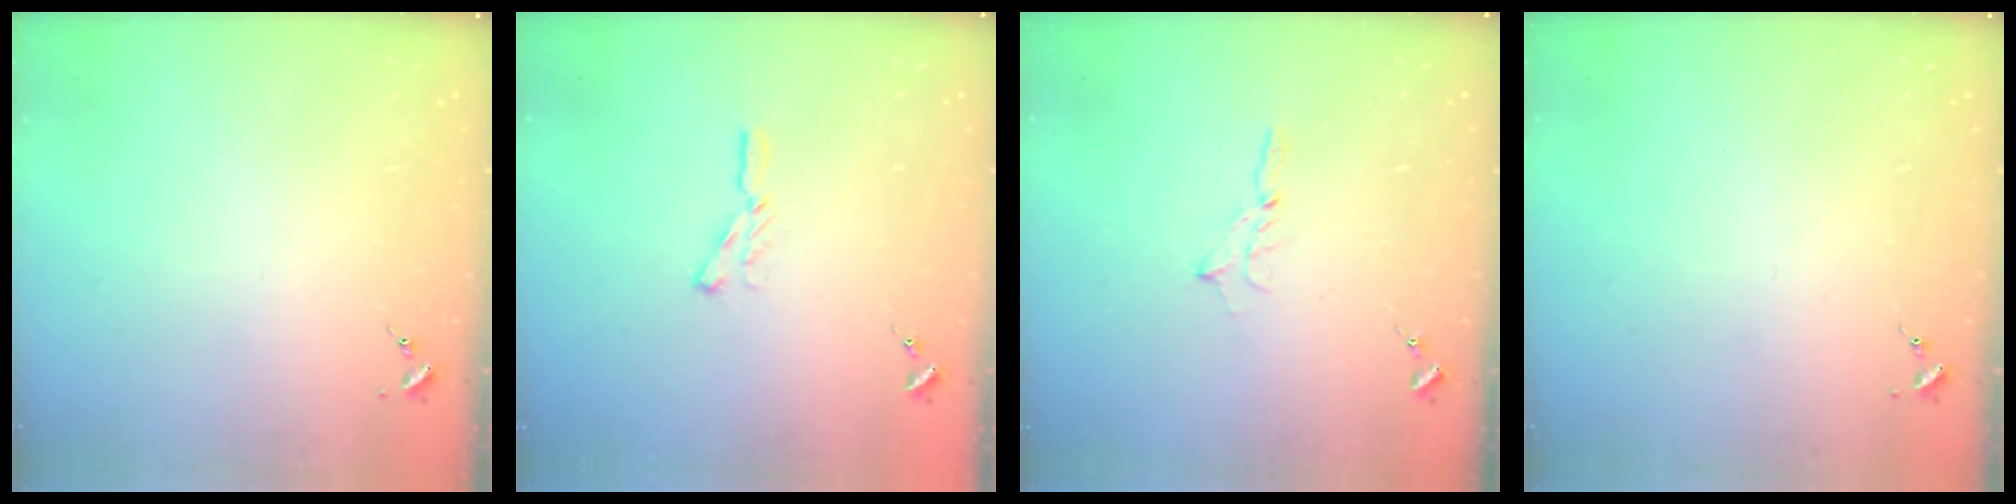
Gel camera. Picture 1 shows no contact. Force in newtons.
{"total": 4.7, "press": 4.6, "slide": 0.6}
{"total": 2.5, "press": 2.5, "slide": 0.2}
{"total": 0.0}